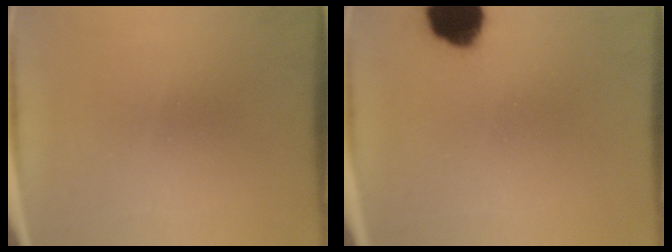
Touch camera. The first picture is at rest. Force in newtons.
{"total": 11.4}